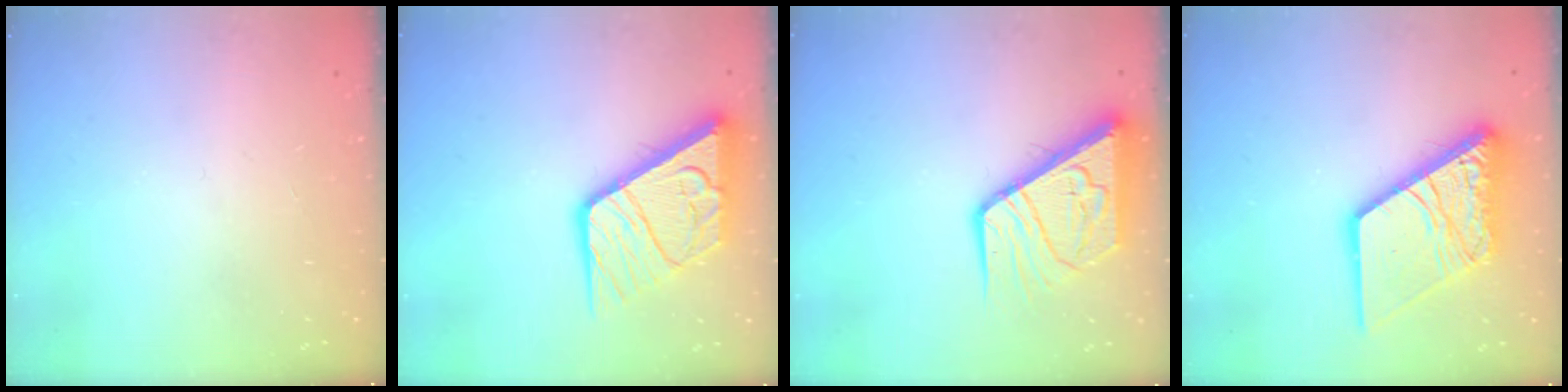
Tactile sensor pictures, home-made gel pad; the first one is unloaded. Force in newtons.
{"total": 17.9, "press": 17.8, "slide": 1.9}
{"total": 12.0, "press": 11.9, "slide": 1.4}
{"total": 18.7, "press": 18.6, "slide": 2.2}